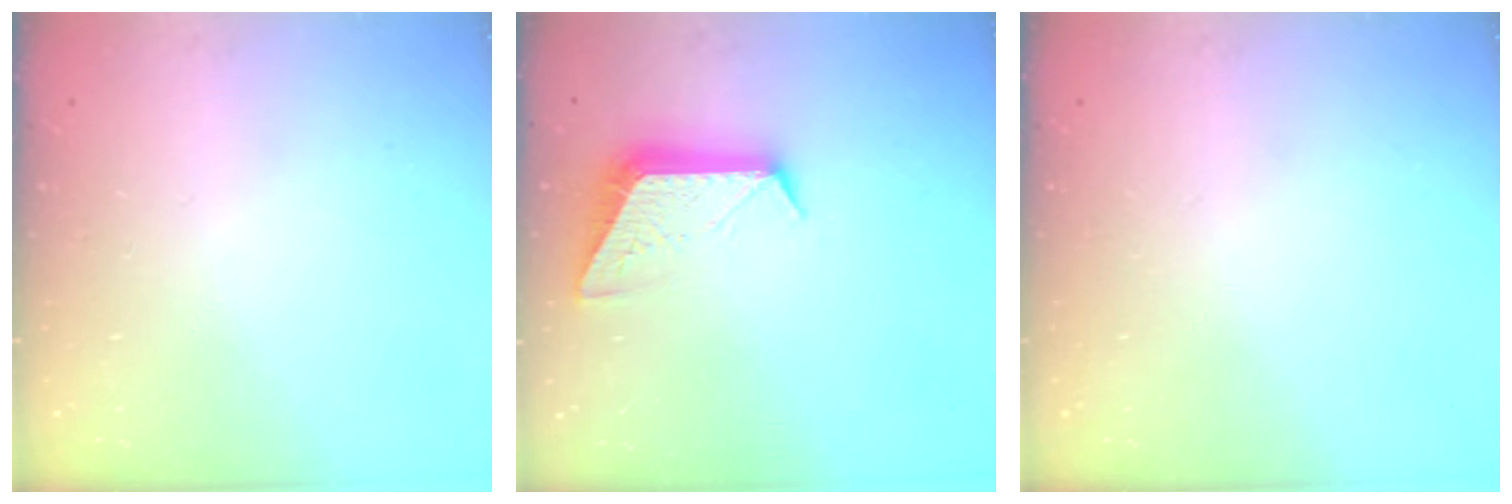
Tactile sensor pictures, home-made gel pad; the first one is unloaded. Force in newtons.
{"total": 9.7, "press": 9.6, "slide": 0.6}
{"total": 0.0}